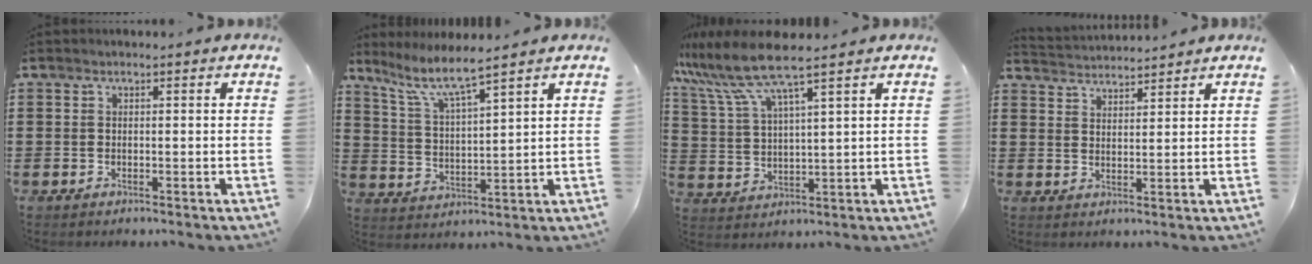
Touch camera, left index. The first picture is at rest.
{"total": 5.7, "force": [4.6, 0.2, 3.3], "torque": [-0.087, -0.023, 0.077]}
{"total": 8.6, "force": [6.8, 0.2, 5.2], "torque": [-0.132, -0.029, 0.118]}
{"total": 2.8, "force": [2.7, -0.1, -0.5], "torque": [-0.002, -0.012, 0.051]}